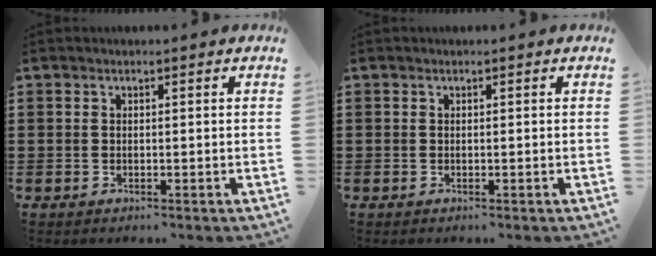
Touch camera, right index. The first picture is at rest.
{"total": 0.0}